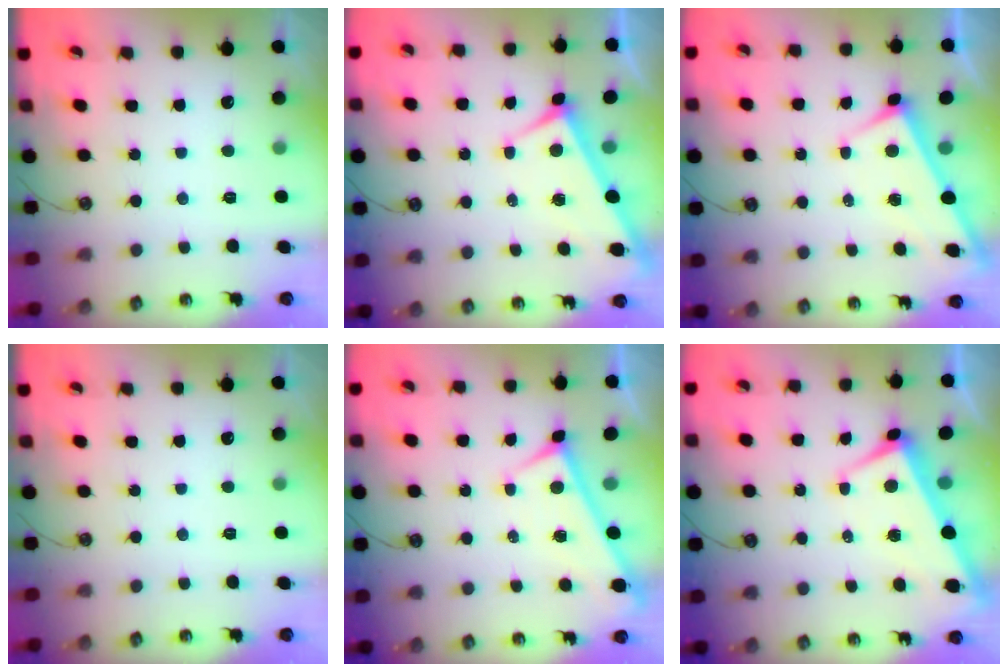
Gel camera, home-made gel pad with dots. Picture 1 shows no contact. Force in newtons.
{"total": 3.9, "press": 3.9, "slide": 0.7}
{"total": 2.5, "press": 2.5, "slide": 0.3}
{"total": 0.0}
{"total": 0.0}
{"total": 1.7, "press": 1.4, "slide": 1.0}